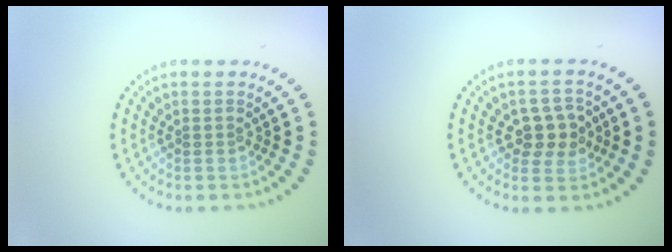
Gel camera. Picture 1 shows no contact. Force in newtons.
{"total": 3.1, "press": 3.1, "slide": 0.6}